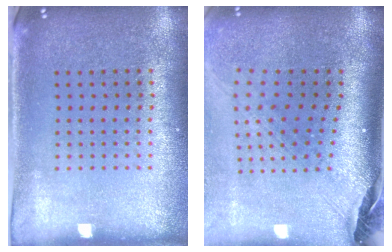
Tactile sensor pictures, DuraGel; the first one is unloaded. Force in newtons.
{"total": 2.9, "press": 2.0, "slide": 2.0}